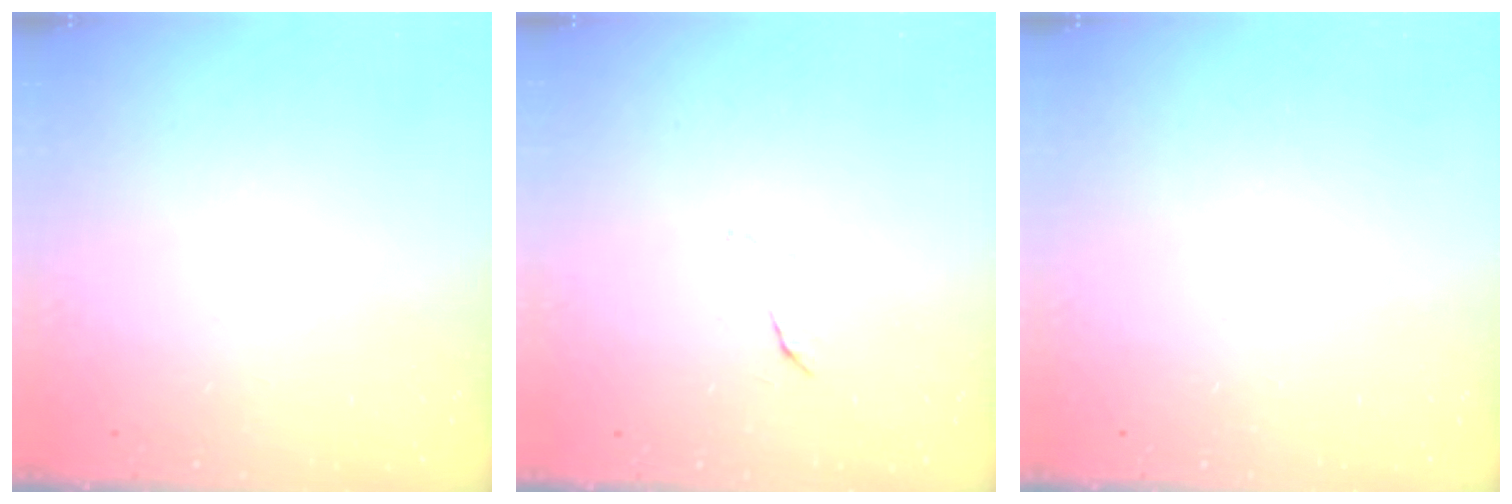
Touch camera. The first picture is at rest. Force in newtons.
{"total": 4.1, "press": 4.1, "slide": 0.3}
{"total": 0.0}